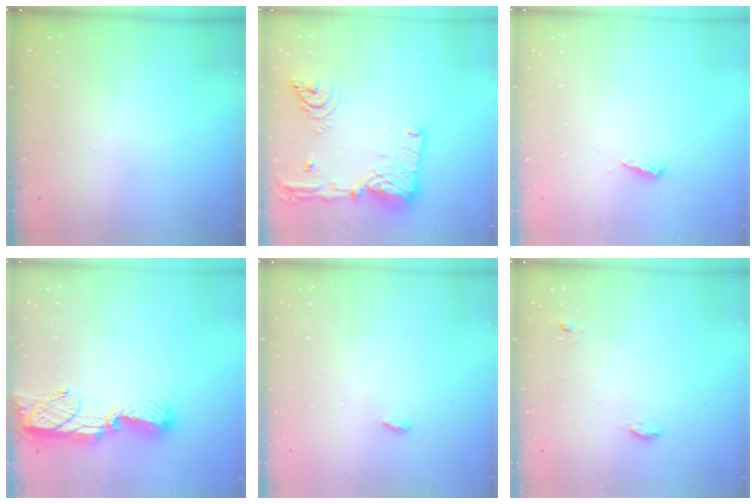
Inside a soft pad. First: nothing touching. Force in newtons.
{"total": 20.1, "press": 19.9, "slide": 3.0}
{"total": 3.6, "press": 3.6, "slide": 0.4}
{"total": 12.5, "press": 12.4, "slide": 1.0}
{"total": 3.6, "press": 3.6, "slide": 0.4}
{"total": 5.9, "press": 4.3, "slide": 4.1}